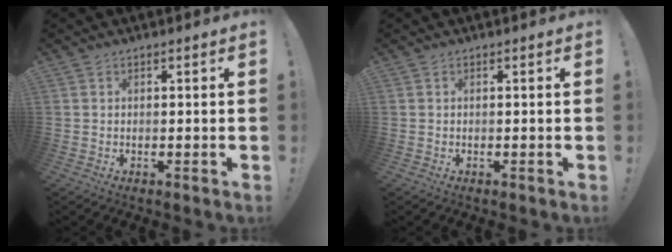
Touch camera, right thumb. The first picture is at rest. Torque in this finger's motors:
{"motor_torque": [-0.01, -0.05, 0.37, -0.08, -0.10]}